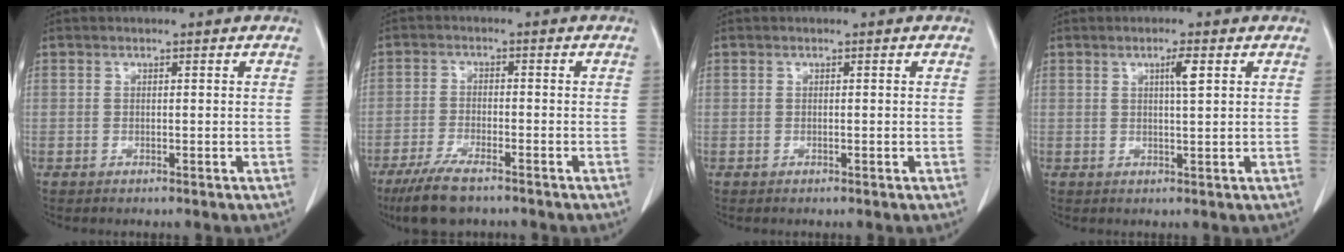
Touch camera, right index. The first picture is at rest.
{"total": 7.2, "force": [-5.5, 1.6, 4.4], "torque": [-0.086, -0.017, -0.098]}
{"total": 0.0}
{"total": 2.5, "force": [1.0, -0.1, 2.3], "torque": [-0.042, -0.002, 0.015]}